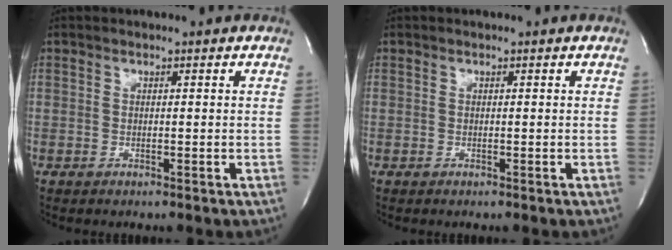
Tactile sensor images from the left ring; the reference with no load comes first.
{"total": 0.0}